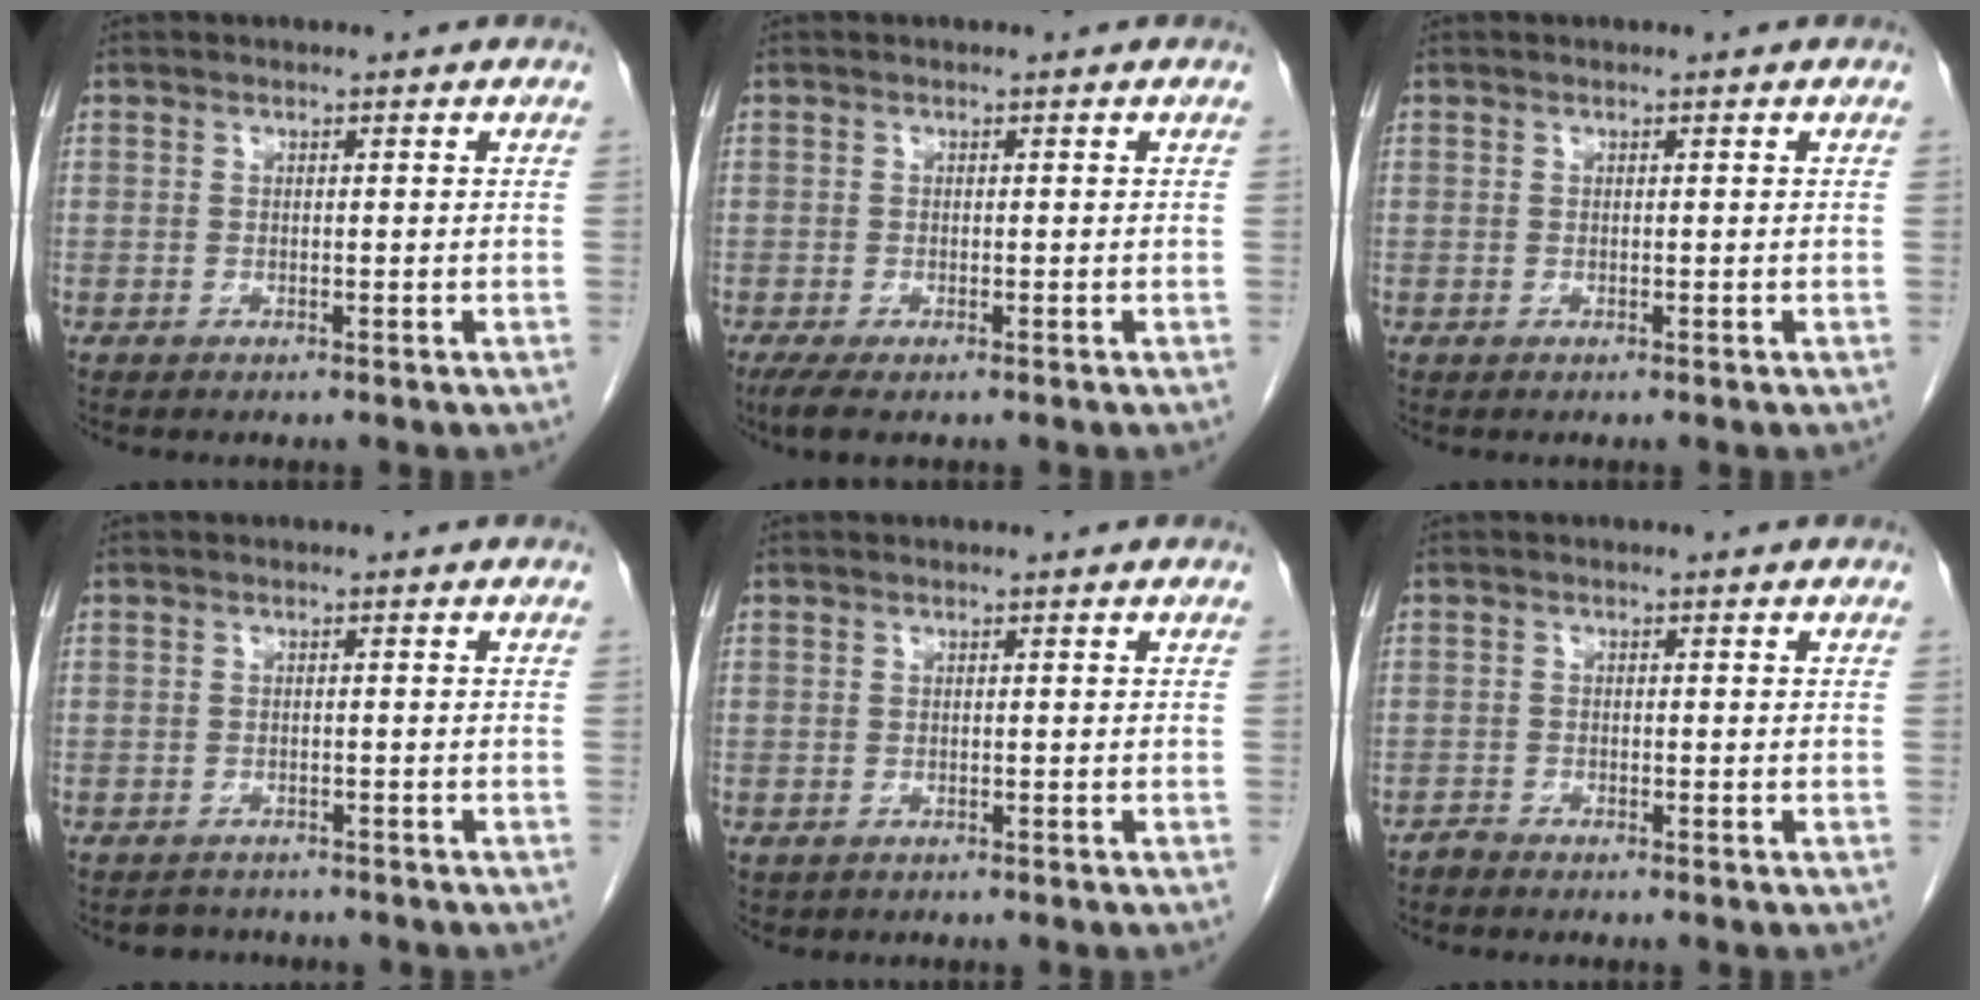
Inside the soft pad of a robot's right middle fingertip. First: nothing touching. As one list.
[{"total": 3.4, "force": [-2.3, 0.9, 2.3], "torque": [-0.042, -0.010, -0.035]}, {"total": 0.0}, {"total": 2.9, "force": [-2.6, 1.1, 0.0], "torque": [-0.007, -0.004, -0.037]}, {"total": 0.5, "force": [-0.2, 0.5, 0.1], "torque": [-0.009, 0.003, 0.001]}, {"total": 1.0, "force": [-0.9, 0.1, -0.1], "torque": [0.001, -0.002, -0.018]}]